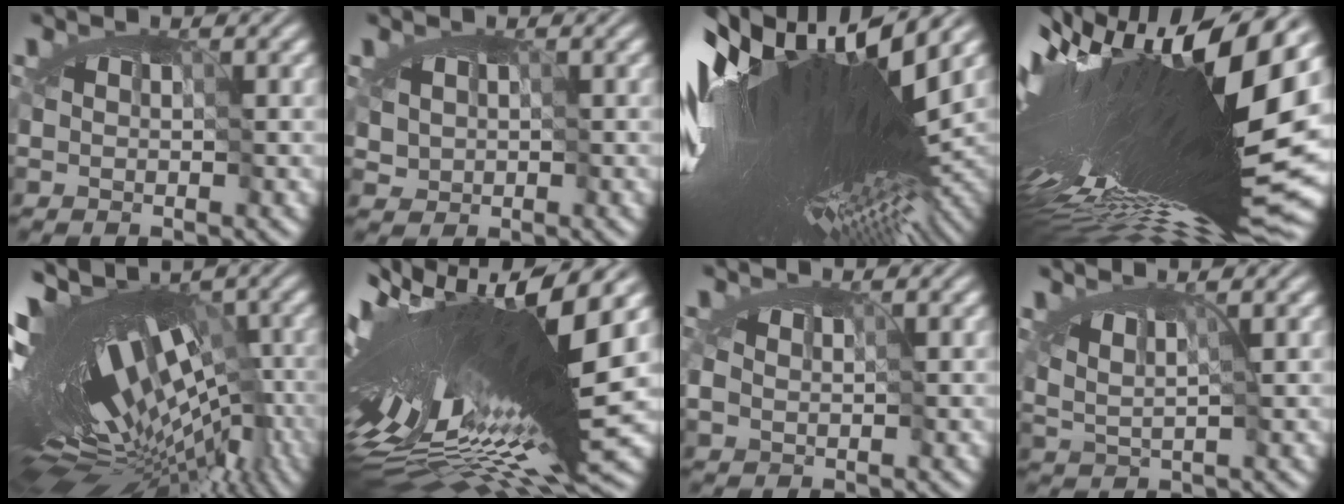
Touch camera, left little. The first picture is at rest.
{"total": 0.9, "force": [-0.8, 0.1, -0.4], "torque": [0.011, -0.003, -0.017]}
{"total": 17.7, "force": [2.0, 3.1, 17.3], "torque": [-0.279, -0.026, 0.050]}
{"total": 17.6, "force": [-1.1, 3.6, 17.2], "torque": [-0.290, -0.024, -0.016]}
{"total": 16.3, "force": [-3.3, 5.4, 15.0], "torque": [-0.211, -0.004, -0.061]}
{"total": 16.6, "force": [-0.3, 3.6, 16.2], "torque": [-0.285, -0.014, -0.014]}
{"total": 0.0}
{"total": 1.7, "force": [0.0, 0.6, 1.6], "torque": [-0.015, 0.002, -0.005]}